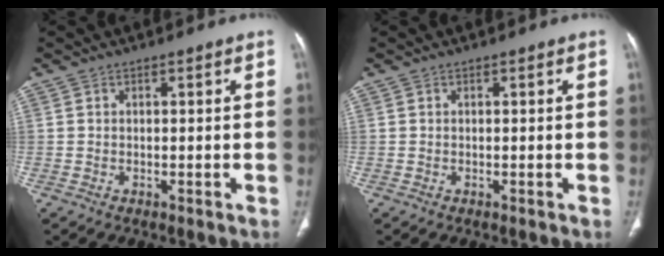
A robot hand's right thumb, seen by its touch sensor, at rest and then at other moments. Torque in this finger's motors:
{"motor_torque": [0.00, 0.00, -0.05, 0.05, 0.00]}